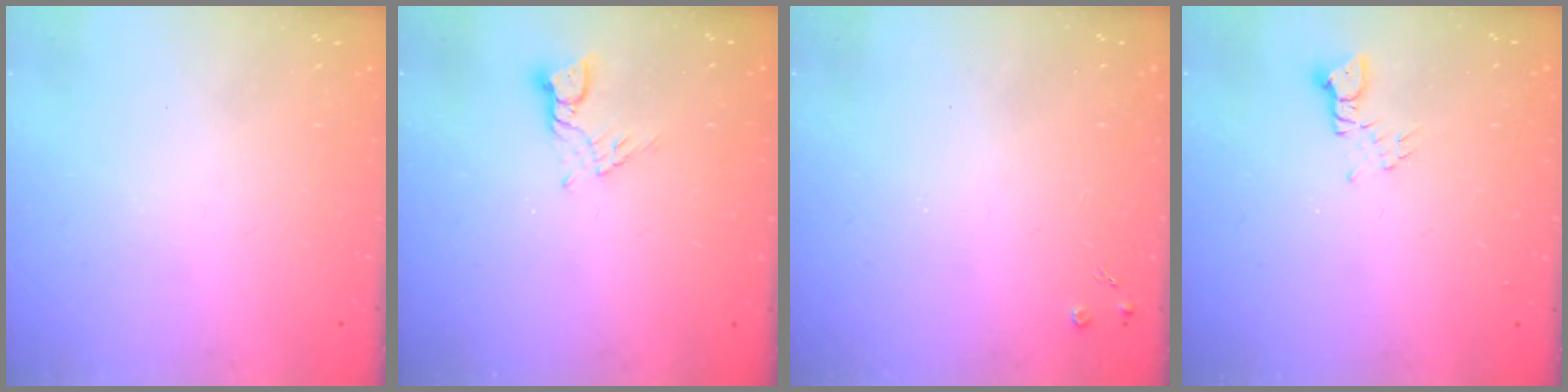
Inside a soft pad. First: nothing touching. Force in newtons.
{"total": 3.3, "press": 3.2, "slide": 0.4}
{"total": 2.5, "press": 2.5, "slide": 0.5}
{"total": 2.1, "press": 2.1, "slide": 0.3}